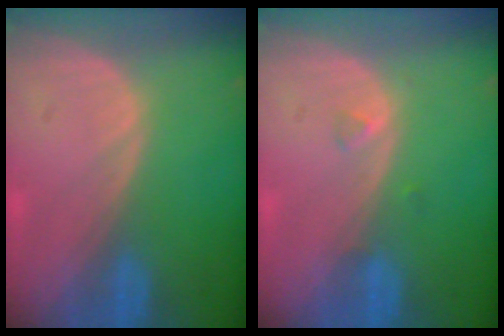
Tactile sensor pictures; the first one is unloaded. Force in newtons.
{"total": 1.0, "press": 1.0, "slide": 0.2}